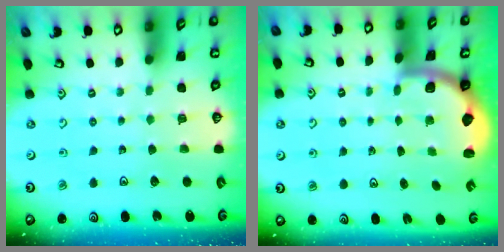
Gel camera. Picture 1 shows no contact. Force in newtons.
{"total": 2.0, "press": 2.0, "slide": 0.5}